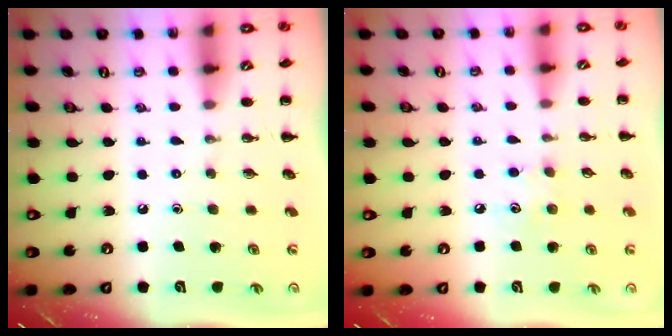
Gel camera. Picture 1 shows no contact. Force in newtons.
{"total": 4.6, "press": 4.4, "slide": 1.1}